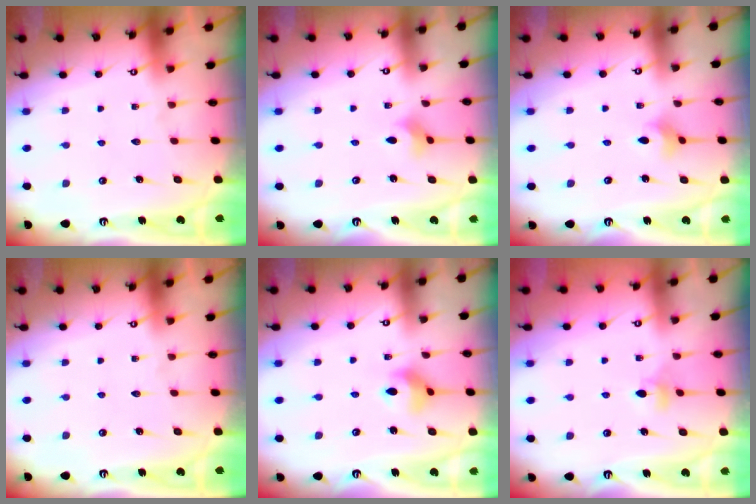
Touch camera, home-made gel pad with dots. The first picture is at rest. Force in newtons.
{"total": 2.3, "press": 2.3, "slide": 0.5}
{"total": 3.0, "press": 3.0, "slide": 0.6}
{"total": 0.0}
{"total": 6.6, "press": 6.6, "slide": 0.5}
{"total": 3.6, "press": 3.4, "slide": 1.0}